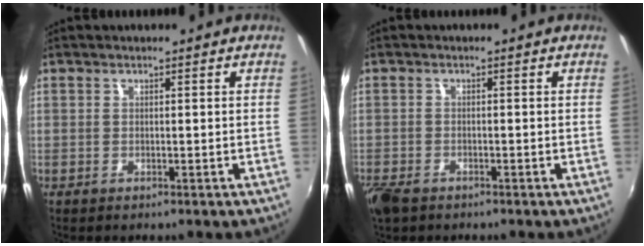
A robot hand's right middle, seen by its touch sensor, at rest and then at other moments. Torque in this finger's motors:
{"motor_torque": [0.14, -0.13, 0.00, 0.01]}